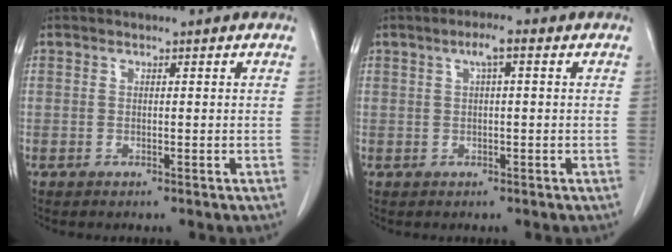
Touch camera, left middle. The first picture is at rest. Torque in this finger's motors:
{"motor_torque": [0.79, -0.26, -0.06, 0.03]}